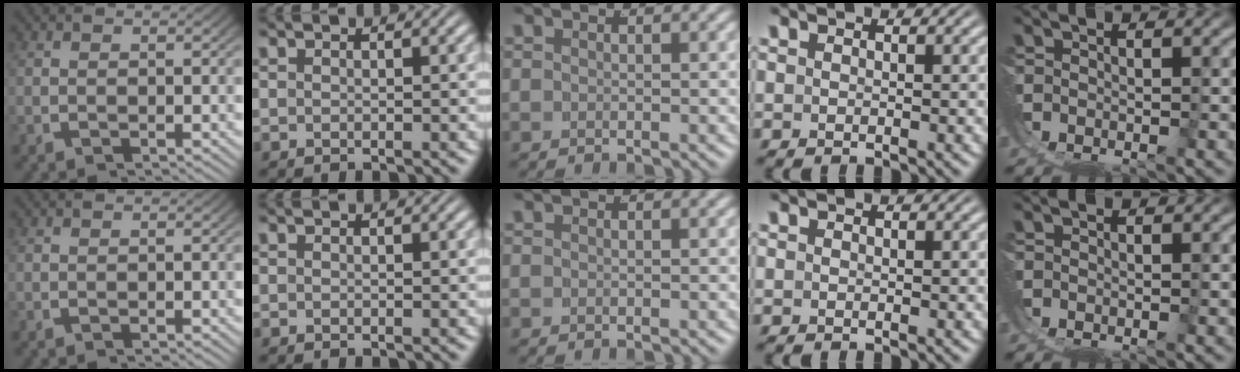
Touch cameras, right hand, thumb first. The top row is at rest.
{}